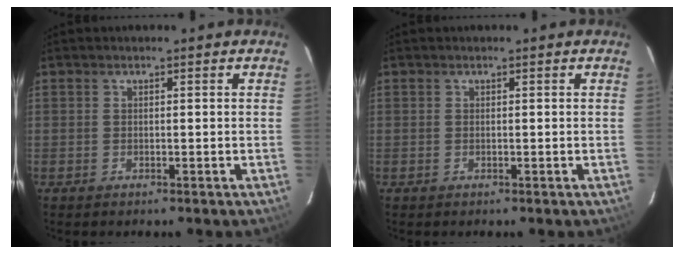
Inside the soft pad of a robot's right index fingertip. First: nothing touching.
{"total": 0.0}